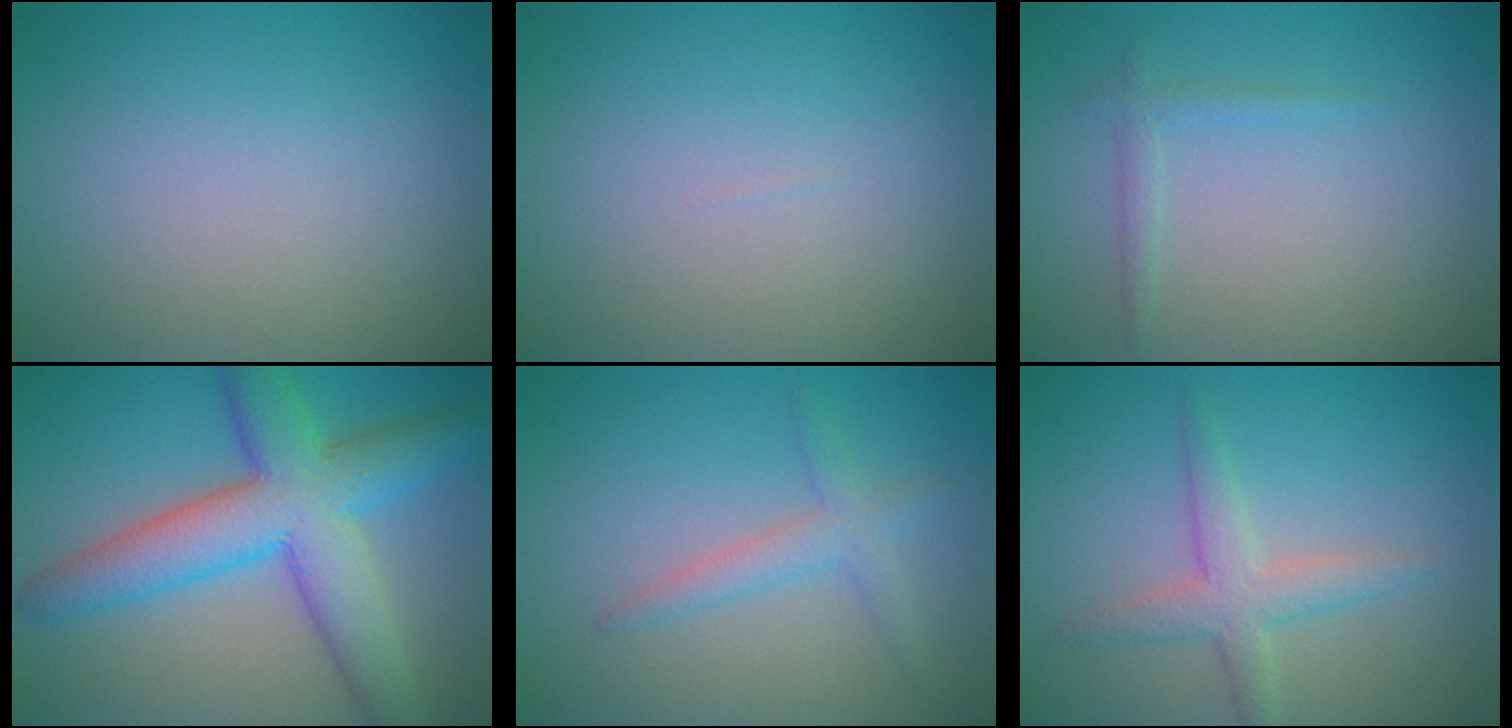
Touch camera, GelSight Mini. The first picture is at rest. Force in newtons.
{"total": 0.0}
{"total": 1.1, "press": 1.1, "slide": 0.1}
{"total": 9.0, "press": 9.0, "slide": 0.1}
{"total": 2.1, "press": 2.1, "slide": 0.1}
{"total": 2.9, "press": 2.9, "slide": 0.1}